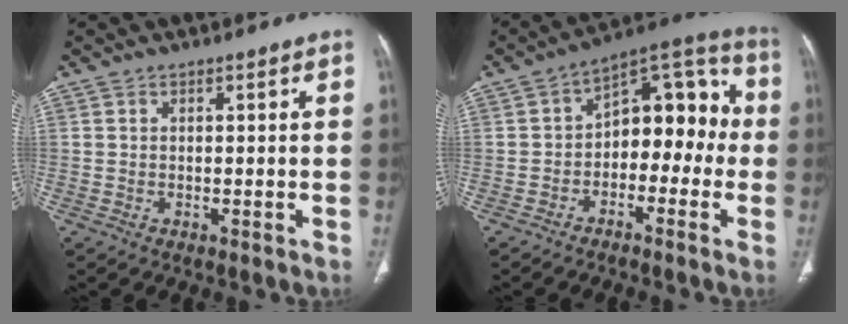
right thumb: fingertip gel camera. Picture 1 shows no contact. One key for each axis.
{"total": 13.5, "fx": -1.8, "fy": 8.5, "fz": 10.4, "tx": -0.093, "ty": 0.052, "tz": -0.044}